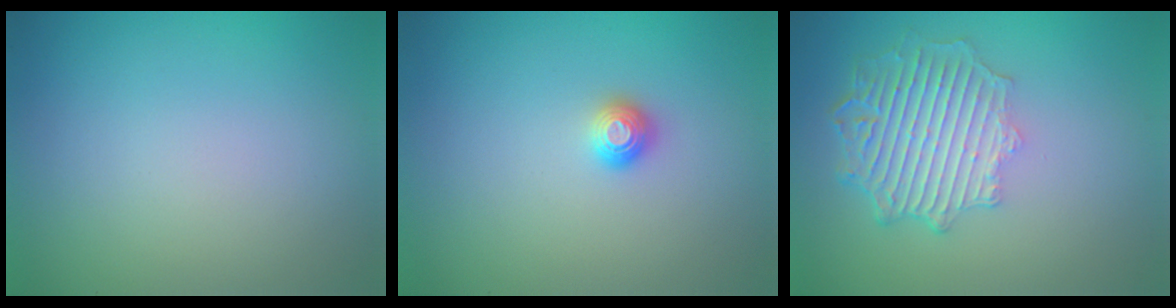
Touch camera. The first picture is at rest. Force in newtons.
{"total": 1.1, "press": 1.0, "slide": 0.2}
{"total": 6.0, "press": 4.6, "slide": 3.9}